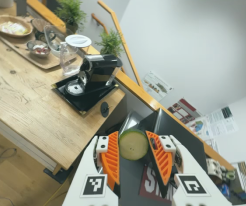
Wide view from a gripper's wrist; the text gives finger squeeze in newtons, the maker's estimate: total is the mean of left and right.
{"total": 9.1, "left": 9.3, "right": 8.9}